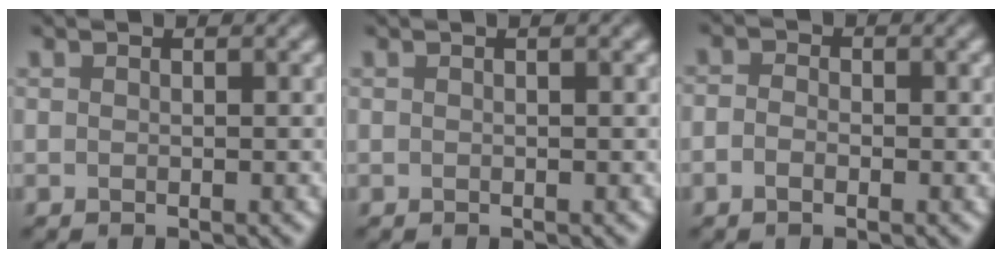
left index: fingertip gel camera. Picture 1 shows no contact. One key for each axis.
{"total": 0.8, "fx": 0.3, "fy": 0.1, "fz": 0.7, "tx": -0.011, "ty": 0.005, "tz": 0.001}
{"total": 1.7, "fx": -0.4, "fy": 1.1, "fz": 1.2, "tx": -0.011, "ty": 0.000, "tz": -0.018}